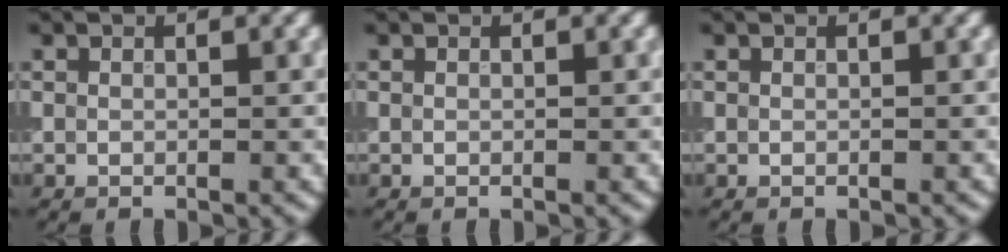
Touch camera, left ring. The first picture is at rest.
{"total": 0.0}
{"total": 0.0}